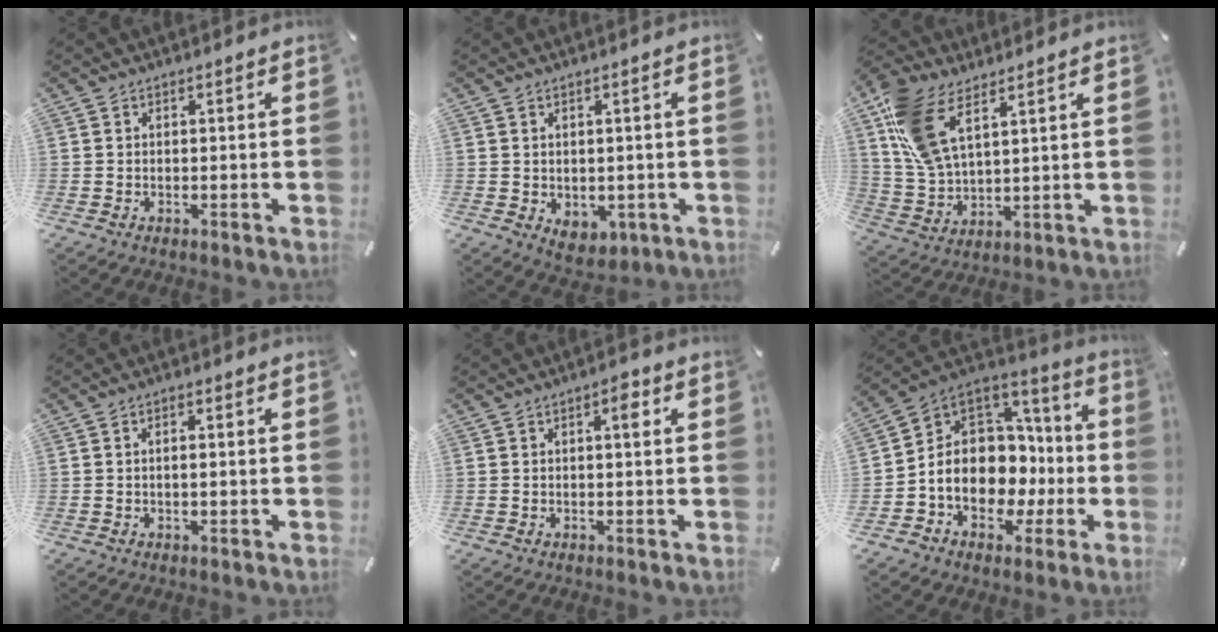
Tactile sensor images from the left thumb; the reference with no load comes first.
{"total": 3.6, "force": [0.2, 3.3, 1.5], "torque": [-0.011, 0.001, 0.007]}
{"total": 12.3, "force": [7.2, 5.9, 8.0], "torque": [-0.204, -0.025, 0.130]}
{"total": 1.5, "force": [0.0, 0.5, 1.4], "torque": [-0.025, 0.002, -0.002]}
{"total": 2.8, "force": [0.7, 1.0, 2.5], "torque": [-0.034, 0.004, 0.006]}
{"total": 13.4, "force": [-2.1, 11.3, 6.9], "torque": [-0.136, -0.022, -0.039]}